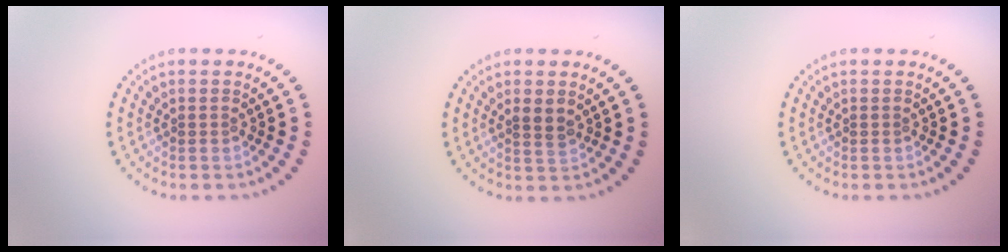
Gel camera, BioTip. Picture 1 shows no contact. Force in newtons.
{"total": 1.6, "press": 1.5, "slide": 0.6}
{"total": 0.0}